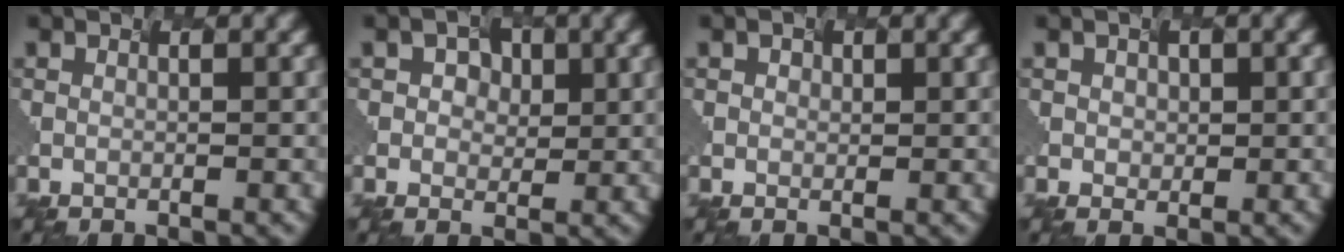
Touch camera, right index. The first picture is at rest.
{"total": 1.6, "force": [0.4, 1.4, 0.5], "torque": [-0.015, 0.006, 0.012]}
{"total": 0.6, "force": [-0.1, -0.1, -0.6], "torque": [0.004, 0.003, 0.012]}
{"total": 0.6, "force": [-0.2, 0.4, -0.4], "torque": [-0.001, 0.001, 0.012]}